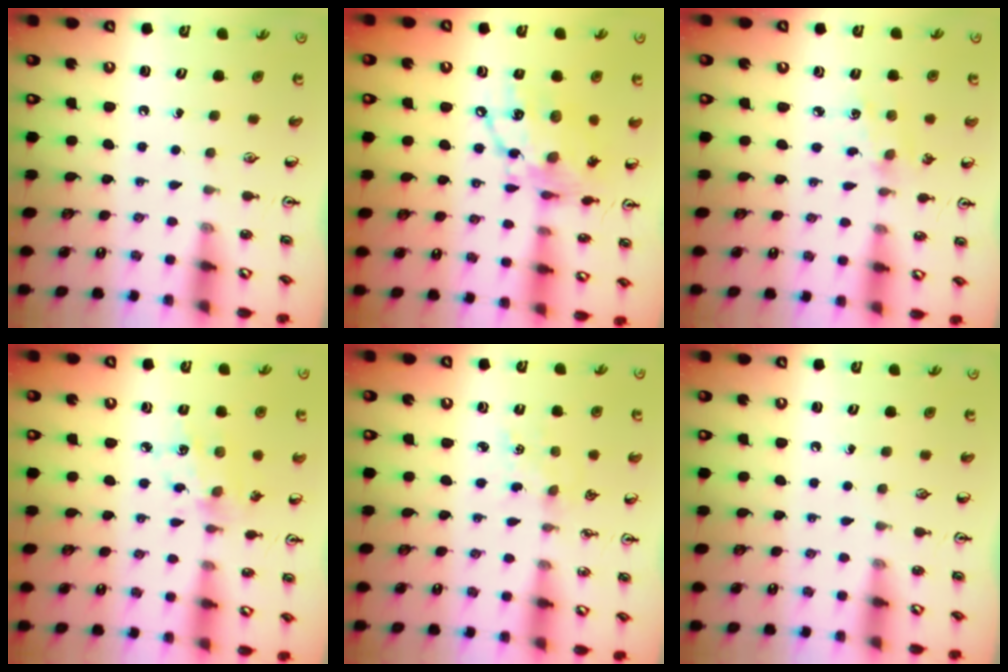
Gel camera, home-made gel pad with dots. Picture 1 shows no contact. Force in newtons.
{"total": 16.0, "press": 15.9, "slide": 1.4}
{"total": 1.8, "press": 1.8, "slide": 0.3}
{"total": 8.3, "press": 8.3, "slide": 0.5}
{"total": 4.3, "press": 4.3, "slide": 0.5}
{"total": 0.0}